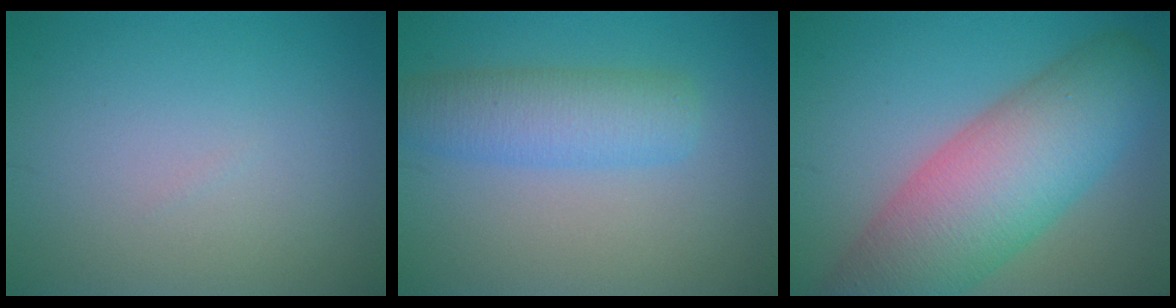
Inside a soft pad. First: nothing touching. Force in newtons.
{"total": 4.6, "press": 4.6, "slide": 0.2}
{"total": 11.0, "press": 11.0, "slide": 0.5}